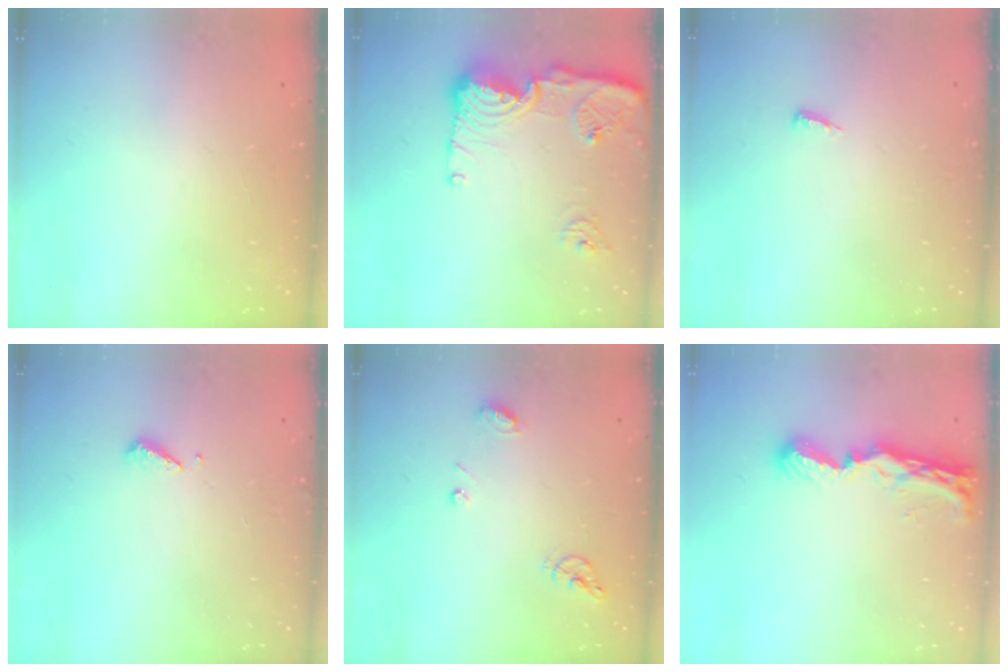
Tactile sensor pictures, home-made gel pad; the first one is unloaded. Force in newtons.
{"total": 14.8, "press": 14.7, "slide": 1.5}
{"total": 4.9, "press": 4.9, "slide": 0.5}
{"total": 4.0, "press": 3.9, "slide": 0.3}
{"total": 7.5, "press": 7.4, "slide": 0.9}
{"total": 8.3, "press": 8.3, "slide": 0.6}